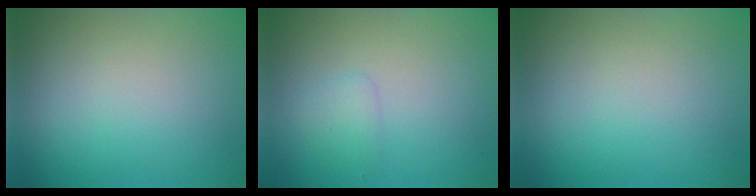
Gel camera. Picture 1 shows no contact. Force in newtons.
{"total": 1.1, "press": 1.1, "slide": 0.1}
{"total": 0.0}